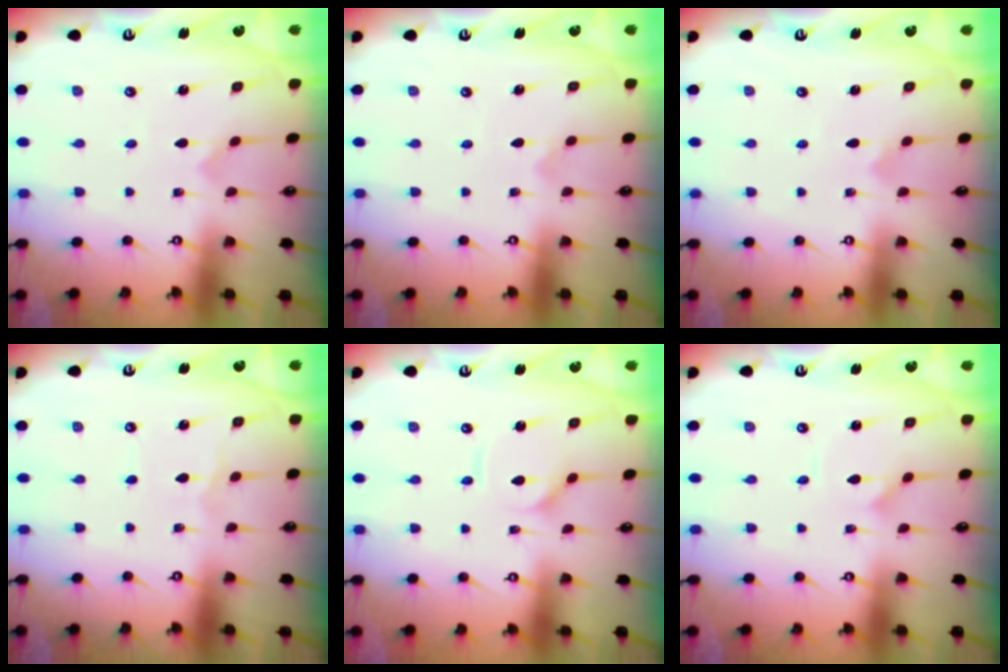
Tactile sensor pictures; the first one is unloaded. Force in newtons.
{"total": 1.7, "press": 1.7, "slide": 0.1}
{"total": 2.2, "press": 2.2, "slide": 0.1}
{"total": 1.3, "press": 1.3, "slide": 0.1}
{"total": 2.4, "press": 2.4, "slide": 0.3}
{"total": 1.6, "press": 1.6, "slide": 0.1}